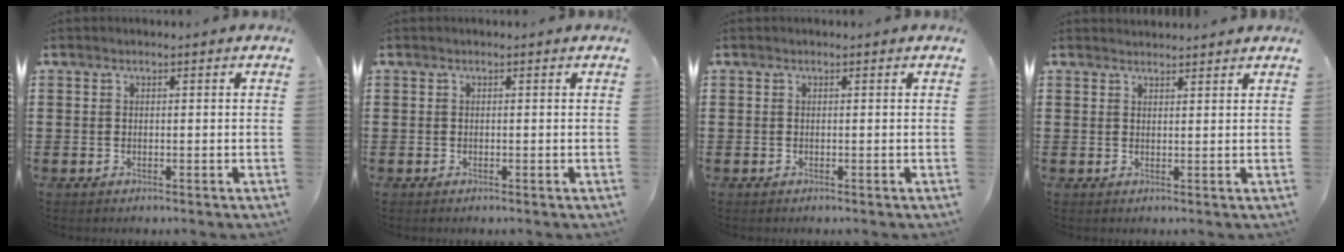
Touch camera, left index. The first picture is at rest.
{"total": 0.0}
{"total": 0.0}
{"total": 1.6, "force": [1.6, 0.2, 0.0], "torque": [-0.005, 0.001, 0.032]}